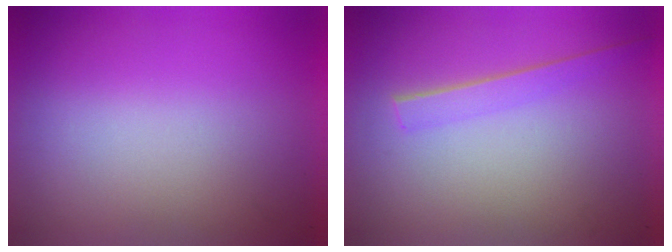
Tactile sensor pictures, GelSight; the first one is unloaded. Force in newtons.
{"total": 1.4}